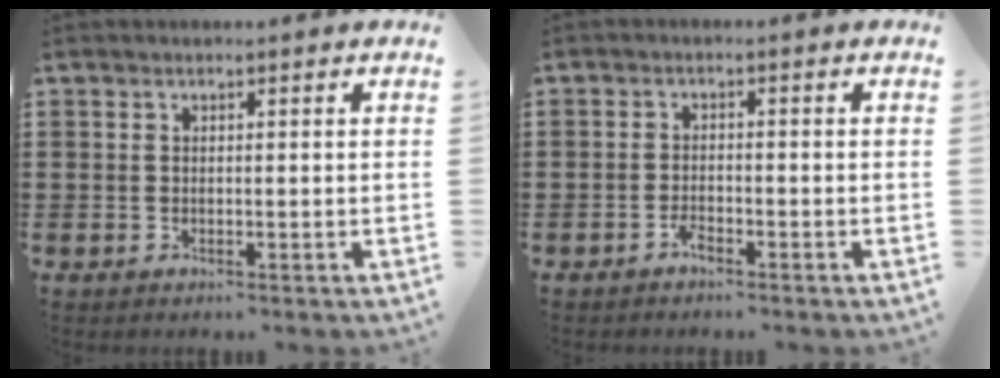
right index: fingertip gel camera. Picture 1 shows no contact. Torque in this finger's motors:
{"motor_torque": [0.14, -0.03, 0.00, 0.00]}